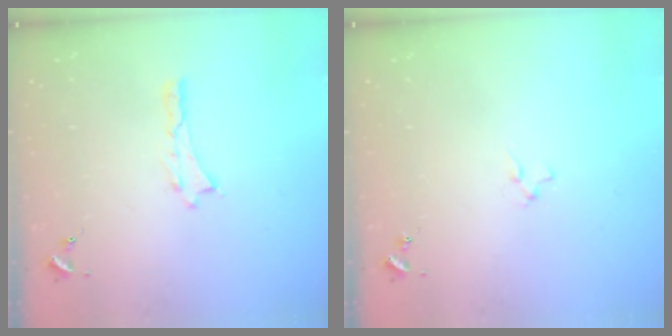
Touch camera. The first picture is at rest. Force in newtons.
{"total": 0.9, "press": 0.9, "slide": 0.2}